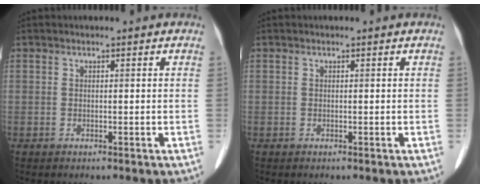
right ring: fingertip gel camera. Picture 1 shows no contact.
{"total": 0.0}